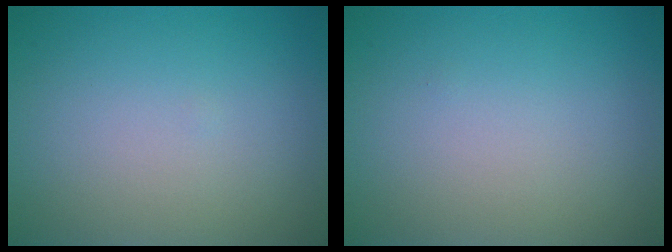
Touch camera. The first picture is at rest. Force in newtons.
{"total": 0.0}